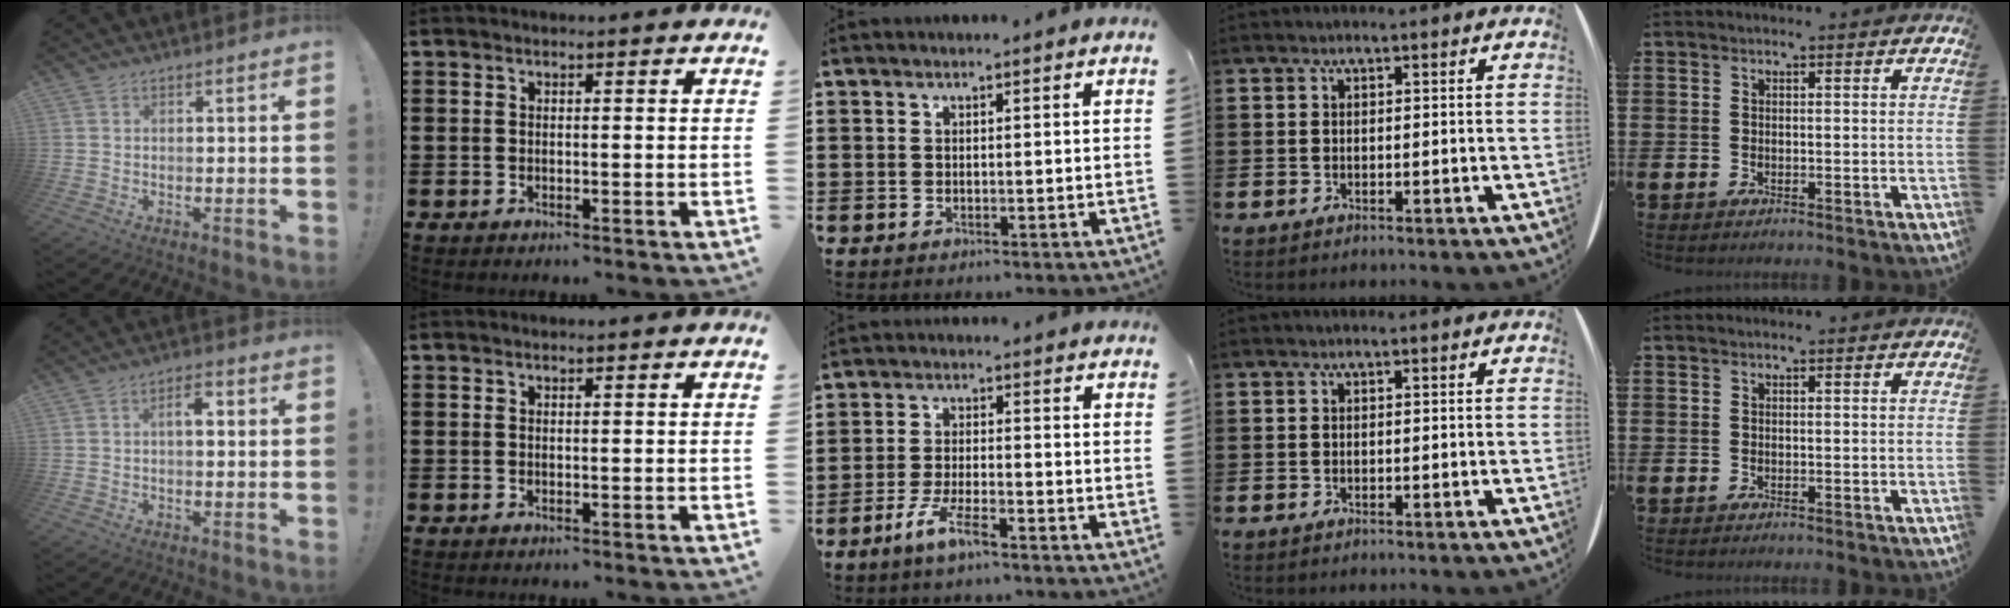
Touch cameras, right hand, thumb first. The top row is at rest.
{"thumb": {"total": 4.4, "force": [0.5, 2.1, 3.9], "torque": [-0.060, 0.009, 0.002]}, "middle": {"total": 5.2, "force": [-3.4, 0.8, 3.9], "torque": [-0.089, -0.010, -0.065]}}